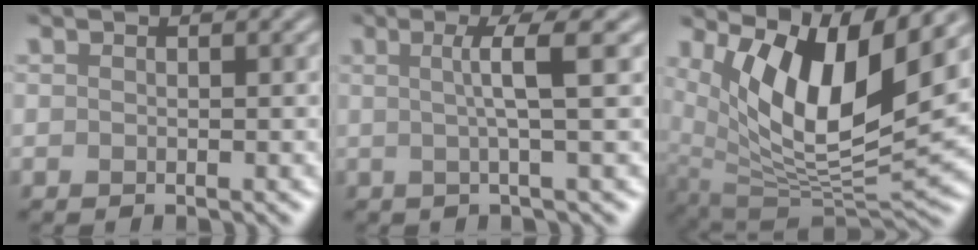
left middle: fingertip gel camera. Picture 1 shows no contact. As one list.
[{"total": 3.6, "force": [0.7, 0.3, 3.5], "torque": [-0.060, 0.009, 0.009]}, {"total": 11.8, "force": [5.4, 4.0, 9.6], "torque": [-0.174, -0.004, 0.102]}]